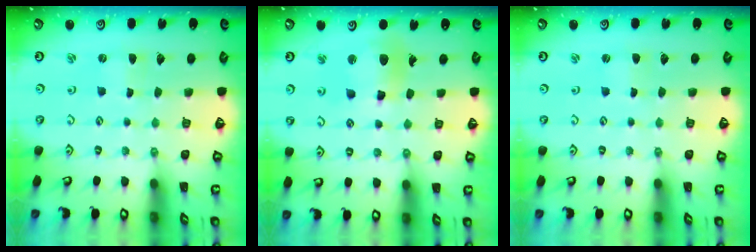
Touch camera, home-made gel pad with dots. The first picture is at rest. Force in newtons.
{"total": 11.5, "press": 11.2, "slide": 2.7}
{"total": 0.6, "press": 0.6, "slide": 0.0}